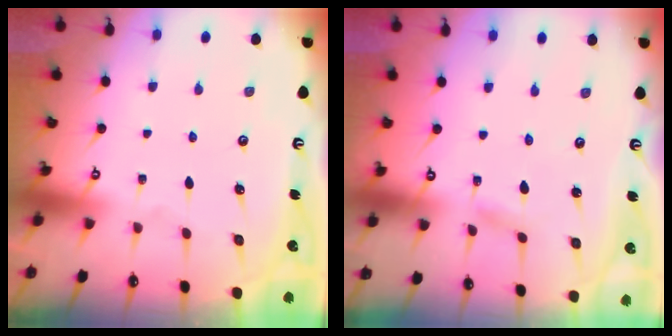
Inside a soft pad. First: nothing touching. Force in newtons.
{"total": 2.1, "press": 2.1, "slide": 0.2}